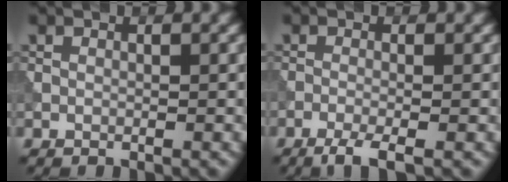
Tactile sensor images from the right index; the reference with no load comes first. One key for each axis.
{"total": 2.7, "fx": -1.6, "fy": 0.5, "fz": 2.1, "tx": -0.038, "ty": -0.004, "tz": -0.039}